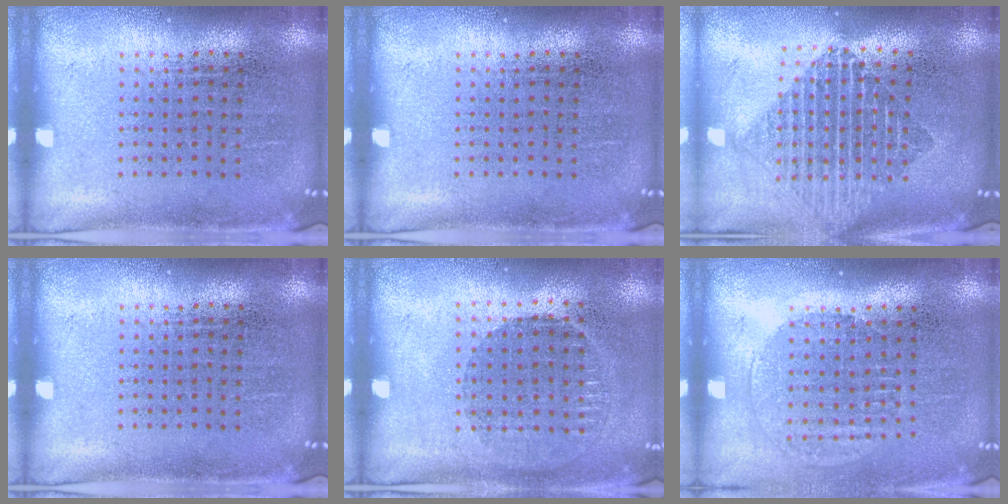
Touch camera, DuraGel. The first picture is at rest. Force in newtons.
{"total": 0.0}
{"total": 1.9, "press": 1.6, "slide": 1.0}
{"total": 0.0}
{"total": 0.9, "press": 0.8, "slide": 0.3}
{"total": 1.4, "press": 1.1, "slide": 0.7}